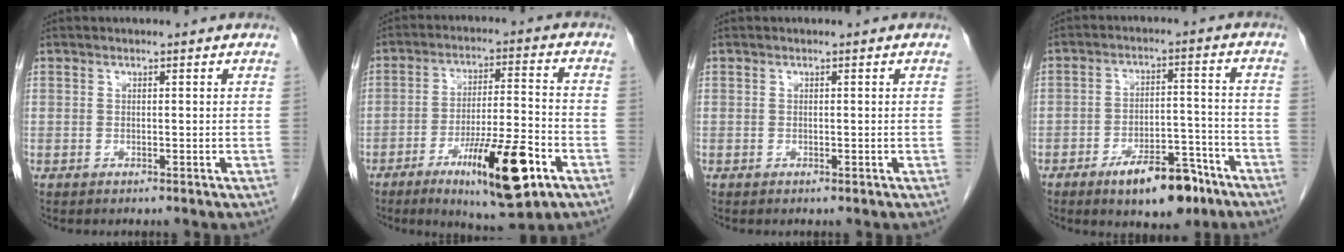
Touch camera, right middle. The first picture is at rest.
{"total": 14.4, "force": [-7.1, 2.1, 12.4], "torque": [-0.201, -0.015, -0.109]}
{"total": 0.0}
{"total": 10.0, "force": [-6.5, 3.8, 6.6], "torque": [-0.095, 0.009, -0.099]}